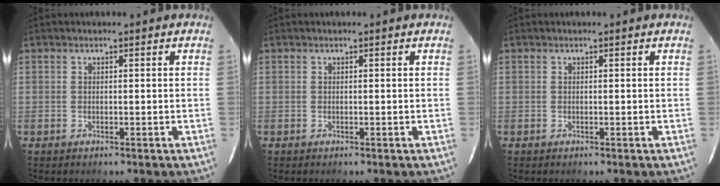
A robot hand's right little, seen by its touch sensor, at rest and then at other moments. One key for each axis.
{"total": 0.0}
{"total": 0.0}